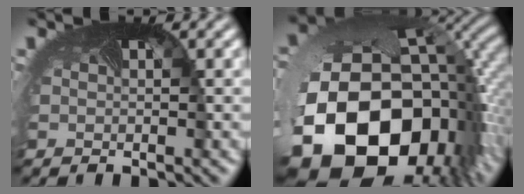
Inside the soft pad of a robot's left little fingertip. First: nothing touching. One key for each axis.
{"total": 20.0, "fx": -5.4, "fy": 14.0, "fz": 13.2, "tx": -0.307, "ty": -0.098, "tz": -0.053}